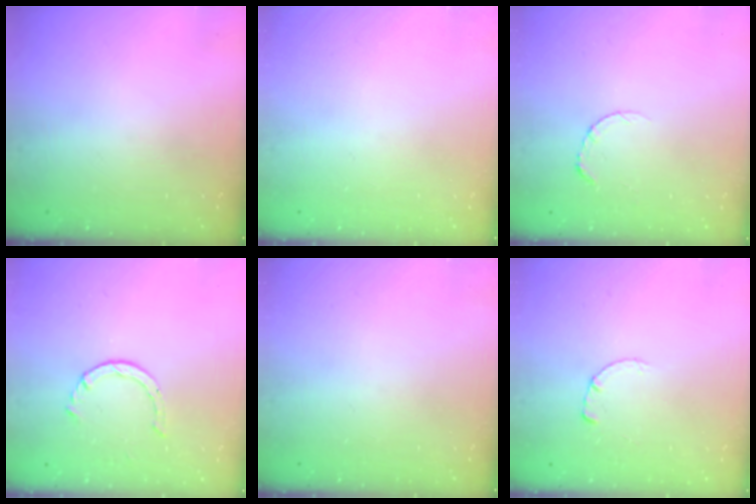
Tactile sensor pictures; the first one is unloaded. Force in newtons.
{"total": 0.0}
{"total": 3.4, "press": 3.4, "slide": 0.4}
{"total": 3.0, "press": 2.9, "slide": 0.3}
{"total": 0.0}
{"total": 0.7, "press": 0.7, "slide": 0.2}